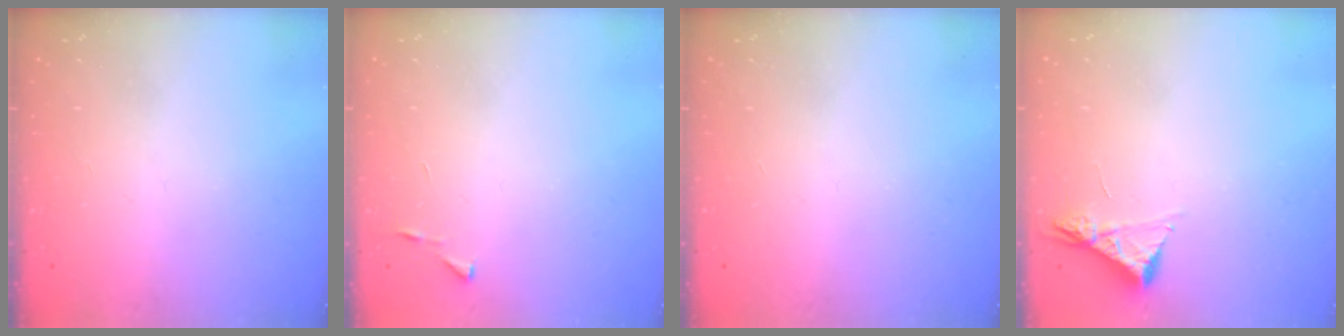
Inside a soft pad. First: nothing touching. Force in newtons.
{"total": 3.1, "press": 3.1, "slide": 0.3}
{"total": 0.0}
{"total": 4.5, "press": 4.4, "slide": 0.5}